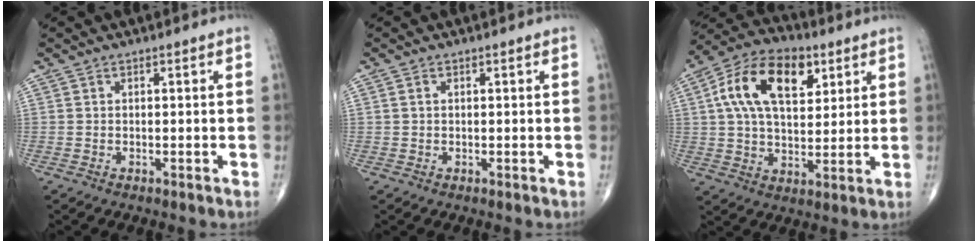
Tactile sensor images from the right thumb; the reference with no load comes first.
{"total": 0.6, "force": [0.1, 0.4, 0.4], "torque": [-0.009, 0.002, 0.002]}
{"total": 17.0, "force": [5.8, 9.7, 12.6], "torque": [-0.201, 0.001, 0.095]}